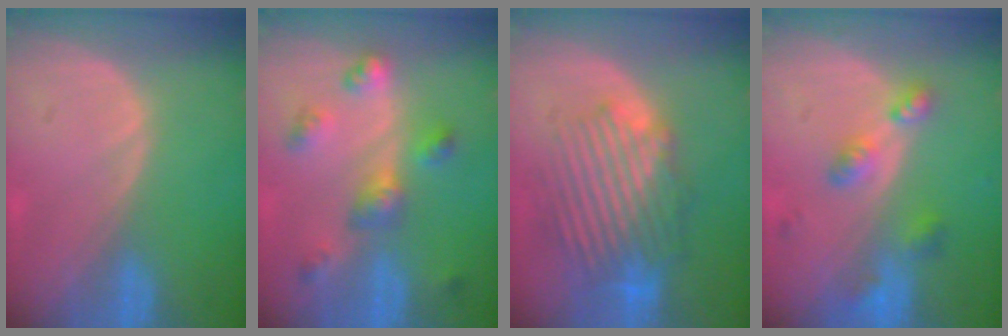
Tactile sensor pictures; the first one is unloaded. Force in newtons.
{"total": 6.1, "press": 5.9, "slide": 1.7}
{"total": 9.8, "press": 9.1, "slide": 3.5}
{"total": 5.3, "press": 4.8, "slide": 2.2}